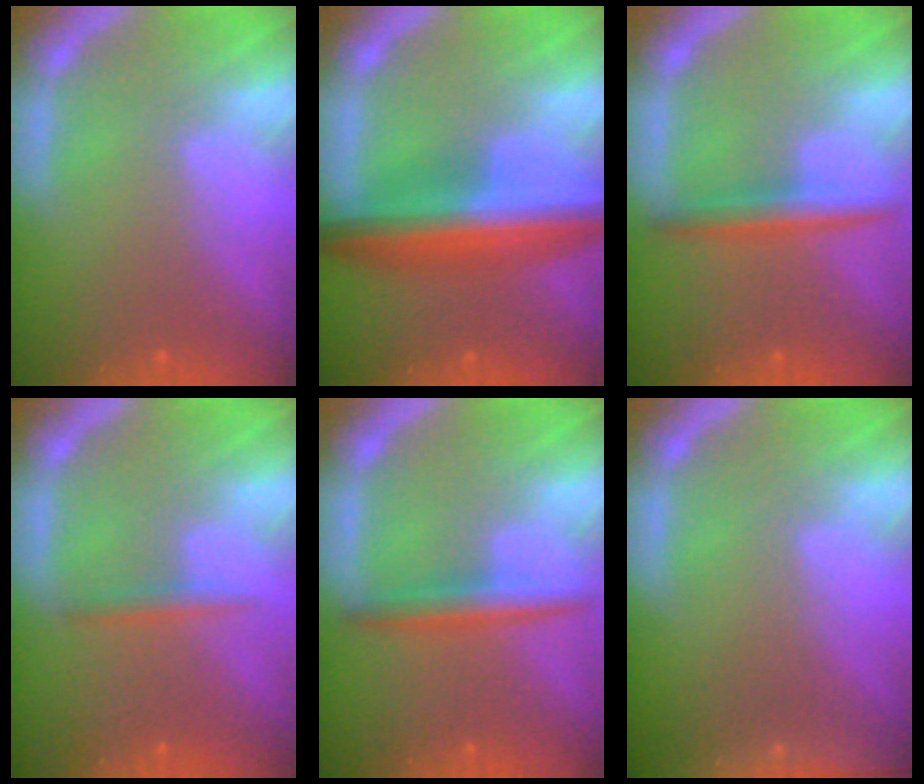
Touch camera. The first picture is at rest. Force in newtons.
{"total": 8.0}
{"total": 3.0}
{"total": 1.4}
{"total": 3.0}
{"total": 6.5}